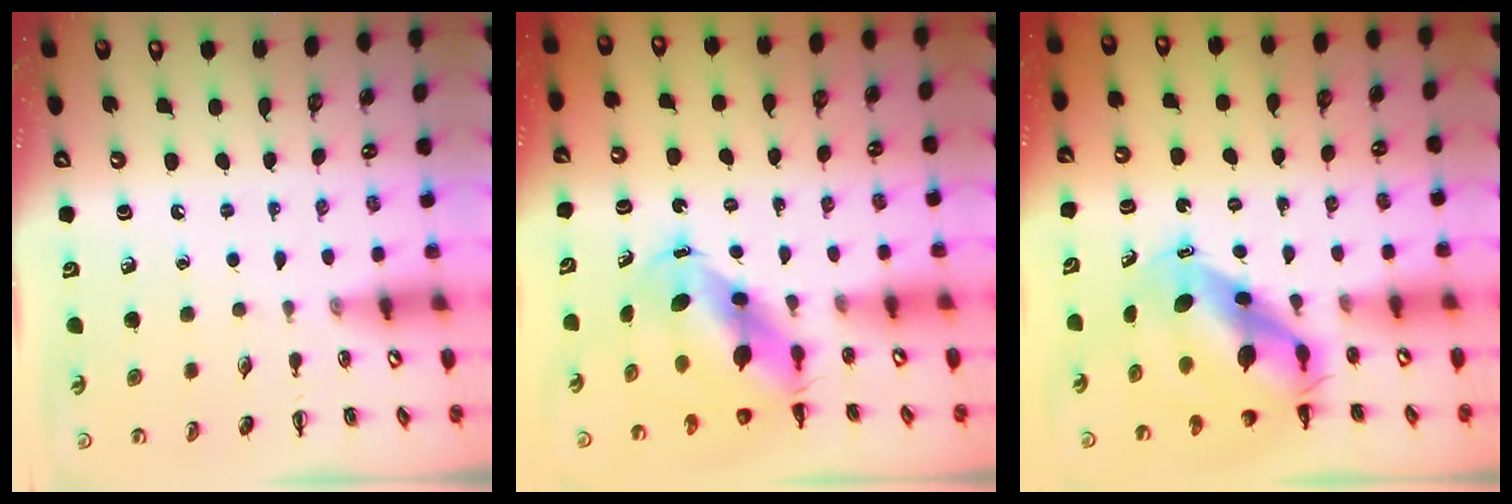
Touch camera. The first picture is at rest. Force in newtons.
{"total": 7.2, "press": 6.9, "slide": 2.0}
{"total": 8.2, "press": 8.0, "slide": 1.9}